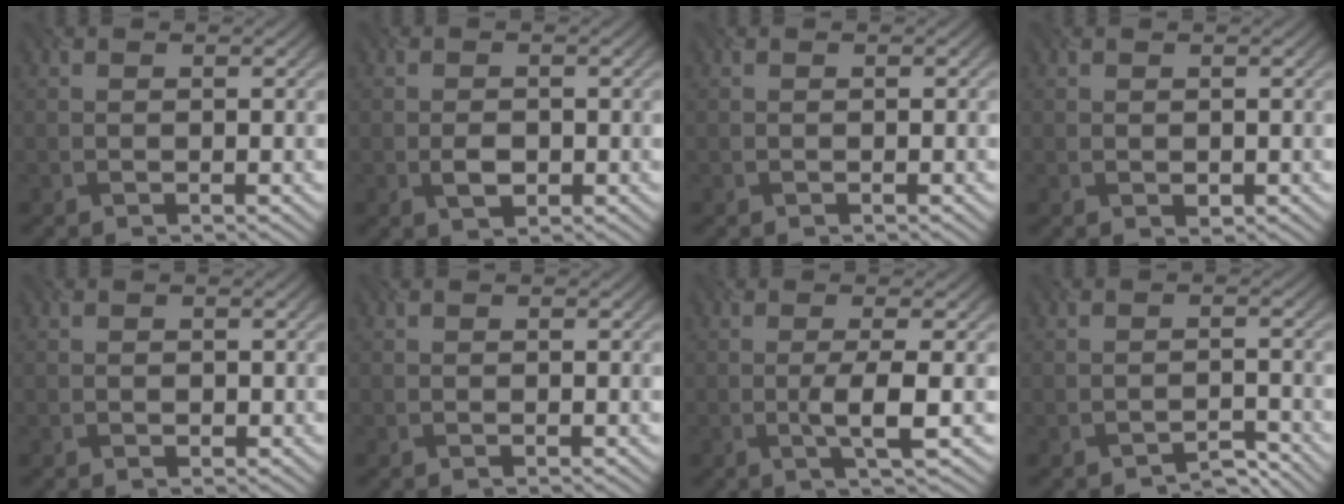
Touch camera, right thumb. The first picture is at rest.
{"total": 1.9, "force": [-0.9, 1.4, 0.9], "torque": [-0.027, -0.004, -0.011]}
{"total": 0.0}
{"total": 0.9, "force": [-0.2, 0.8, 0.3], "torque": [-0.006, -0.003, 0.011]}
{"total": 0.8, "force": [-0.1, 0.8, 0.1], "torque": [0.002, 0.003, 0.010]}
{"total": 0.0}
{"total": 3.4, "force": [-0.8, 0.3, 3.3], "torque": [-0.061, 0.005, -0.018]}
{"total": 2.7, "force": [-2.7, 0.0, -0.3], "torque": [0.007, 0.007, -0.041]}